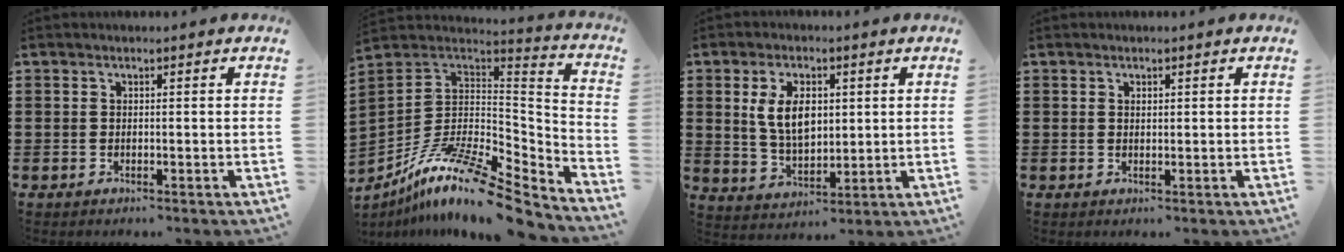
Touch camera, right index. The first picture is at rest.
{"total": 13.8, "force": [-9.1, 3.8, 9.6], "torque": [-0.185, 0.013, -0.167]}
{"total": 7.5, "force": [1.5, 4.4, 5.9], "torque": [-0.131, 0.006, 0.020]}
{"total": 0.6, "force": [0.3, 0.3, 0.4], "torque": [-0.008, 0.001, 0.006]}